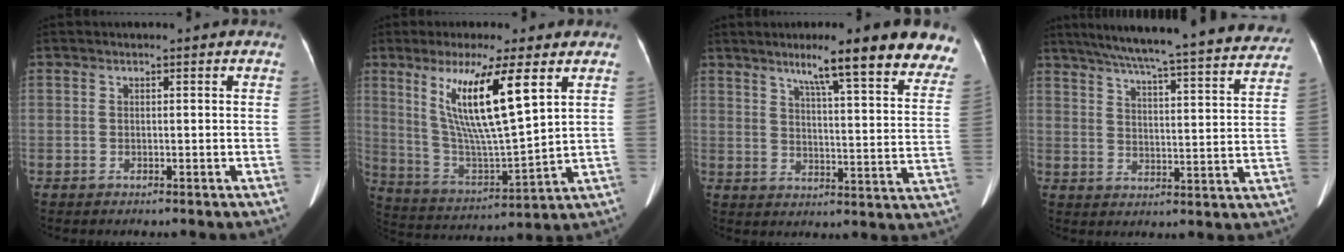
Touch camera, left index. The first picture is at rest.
{"total": 14.4, "force": [6.1, 1.0, 13.1], "torque": [-0.258, -0.013, 0.114]}
{"total": 19.1, "force": [14.9, 1.2, 12.0], "torque": [-0.141, -0.012, 0.182]}
{"total": 29.8, "force": [26.9, 2.1, 12.7], "torque": [-0.200, -0.039, 0.335]}